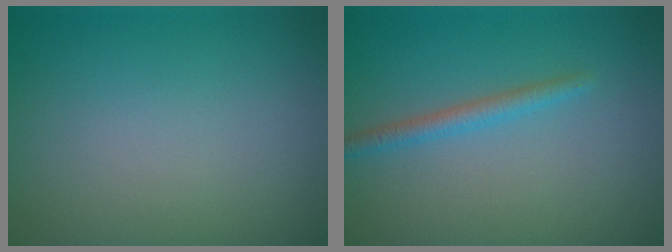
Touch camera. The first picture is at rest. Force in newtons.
{"total": 1.8, "press": 1.8, "slide": 0.1}